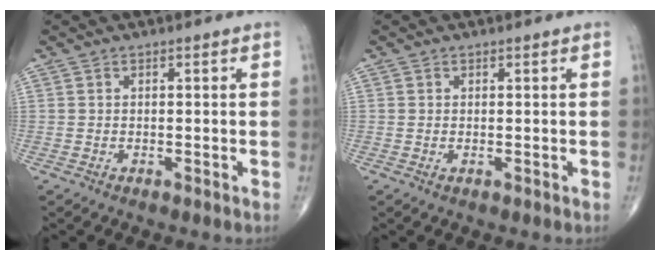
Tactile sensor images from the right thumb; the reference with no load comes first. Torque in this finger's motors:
{"motor_torque": [-0.33, 0.09, -0.36, -0.14, 0.03]}